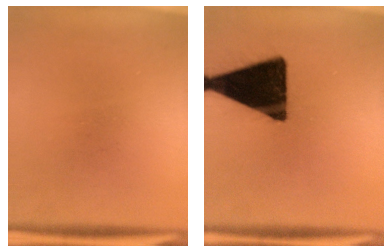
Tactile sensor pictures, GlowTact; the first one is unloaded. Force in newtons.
{"total": 19.4}